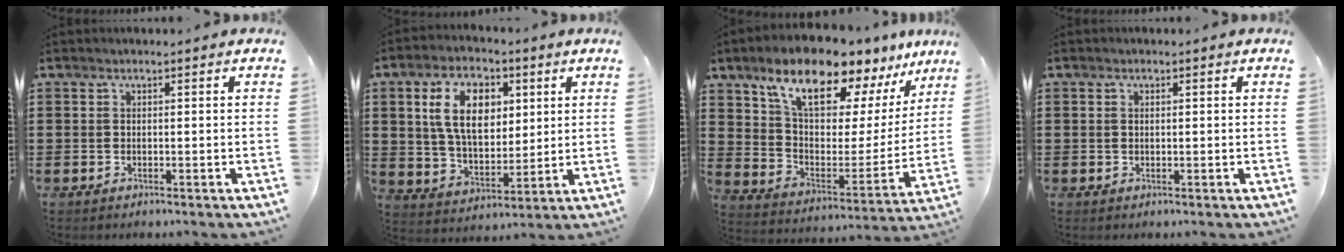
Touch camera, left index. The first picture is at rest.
{"total": 10.7, "force": [4.0, 6.4, 7.6], "torque": [-0.159, 0.013, 0.070]}
{"total": 13.0, "force": [10.5, 4.3, 6.3], "torque": [-0.144, -0.067, 0.179]}
{"total": 0.7, "force": [0.2, 0.4, 0.5], "torque": [-0.012, 0.003, 0.002]}